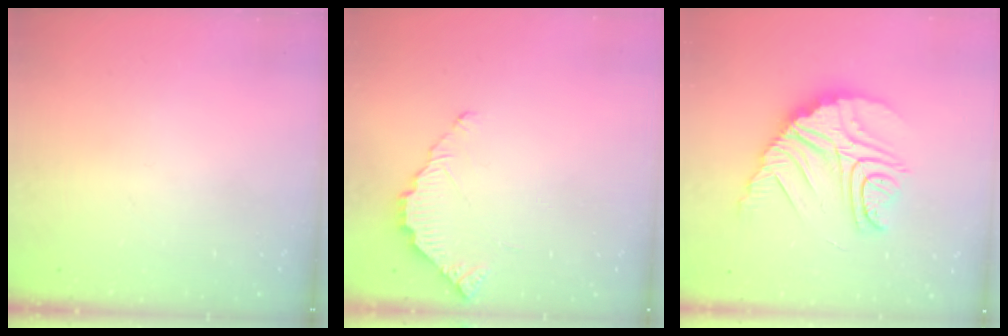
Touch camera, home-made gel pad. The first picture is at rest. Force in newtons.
{"total": 3.2, "press": 3.2, "slide": 0.3}
{"total": 16.4, "press": 16.3, "slide": 1.7}